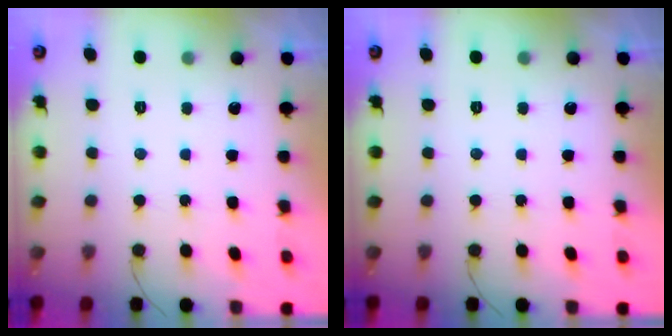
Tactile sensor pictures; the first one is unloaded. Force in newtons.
{"total": 0.0}